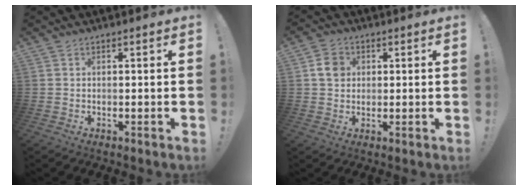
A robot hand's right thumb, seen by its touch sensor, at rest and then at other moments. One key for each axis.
{"total": 5.5, "fx": 1.3, "fy": 4.8, "fz": 2.4, "tx": -0.027, "ty": 0.004, "tz": 0.024}